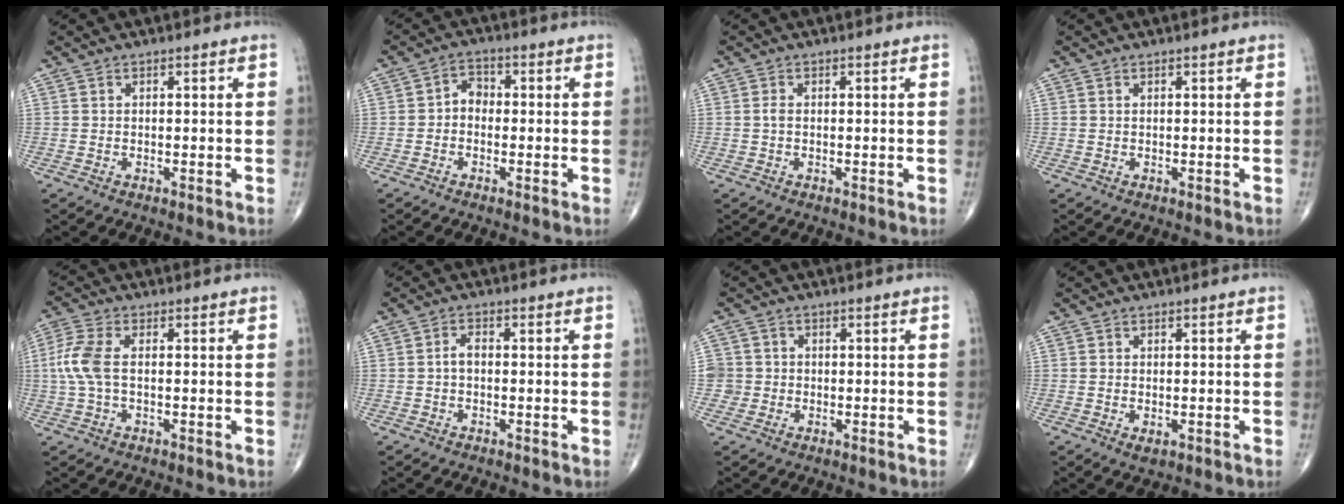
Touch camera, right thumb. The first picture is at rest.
{"total": 3.3, "force": [-0.6, 2.5, 2.0], "torque": [-0.016, 0.017, -0.023]}
{"total": 0.9, "force": [-0.1, 0.5, 0.7], "torque": [-0.016, 0.000, -0.003]}
{"total": 0.0}
{"total": 6.6, "force": [0.2, 3.2, 5.7], "torque": [-0.161, 0.011, -0.002]}
{"total": 2.0, "force": [-0.3, 1.1, 1.6], "torque": [-0.026, 0.008, -0.008]}
{"total": 3.0, "force": [-0.4, 2.9, 0.0], "torque": [0.022, 0.010, -0.011]}
{"total": 1.5, "force": [-0.3, 0.9, 1.2], "torque": [-0.017, -0.004, -0.002]}